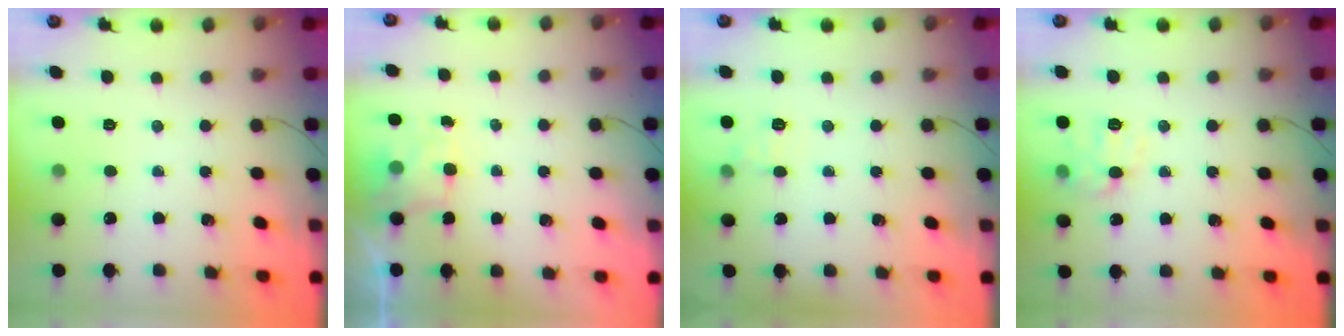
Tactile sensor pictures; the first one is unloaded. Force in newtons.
{"total": 1.9, "press": 1.6, "slide": 1.0}
{"total": 6.7, "press": 6.5, "slide": 1.7}
{"total": 9.2, "press": 9.1, "slide": 1.0}